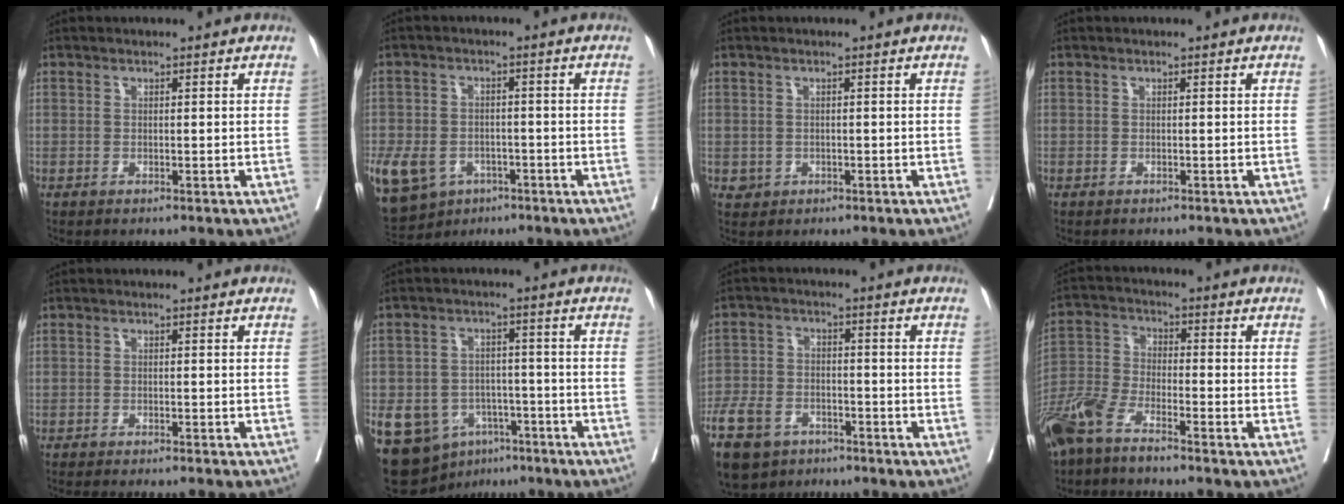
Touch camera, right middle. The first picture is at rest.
{"total": 22.5, "force": [-10.4, 17.2, 10.1], "torque": [-0.340, -0.020, -0.154]}
{"total": 1.6, "force": [-0.4, 1.5, 0.3], "torque": [-0.003, 0.004, 0.000]}
{"total": 0.6, "force": [-0.6, 0.1, 0.1], "torque": [-0.009, -0.002, -0.011]}
{"total": 9.4, "force": [-8.6, 0.0, 3.9], "torque": [-0.031, -0.026, -0.114]}
{"total": 13.0, "force": [-6.6, 9.6, 5.8], "torque": [-0.113, 0.015, -0.095]}
{"total": 11.4, "force": [-7.7, 6.7, 5.1], "torque": [-0.127, -0.005, -0.134]}
{"total": 8.8, "force": [-7.0, 1.9, 5.1], "torque": [-0.121, -0.019, -0.146]}